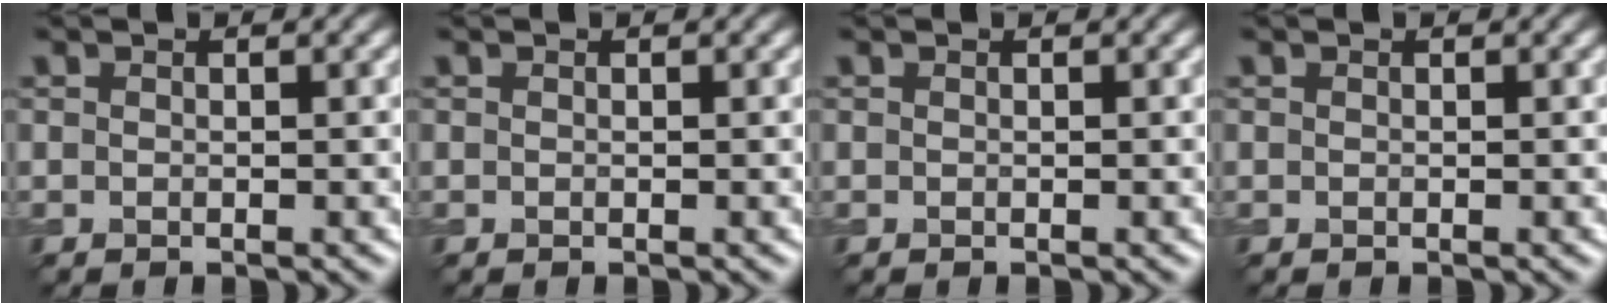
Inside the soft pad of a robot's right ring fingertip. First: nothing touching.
{"total": 0.0}
{"total": 0.0}
{"total": 0.0}